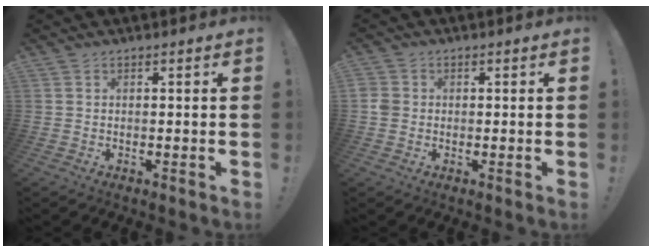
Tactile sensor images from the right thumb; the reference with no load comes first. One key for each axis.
{"total": 3.0, "fx": -0.3, "fy": 2.6, "fz": 1.4, "tx": -0.023, "ty": 0.002, "tz": -0.007}